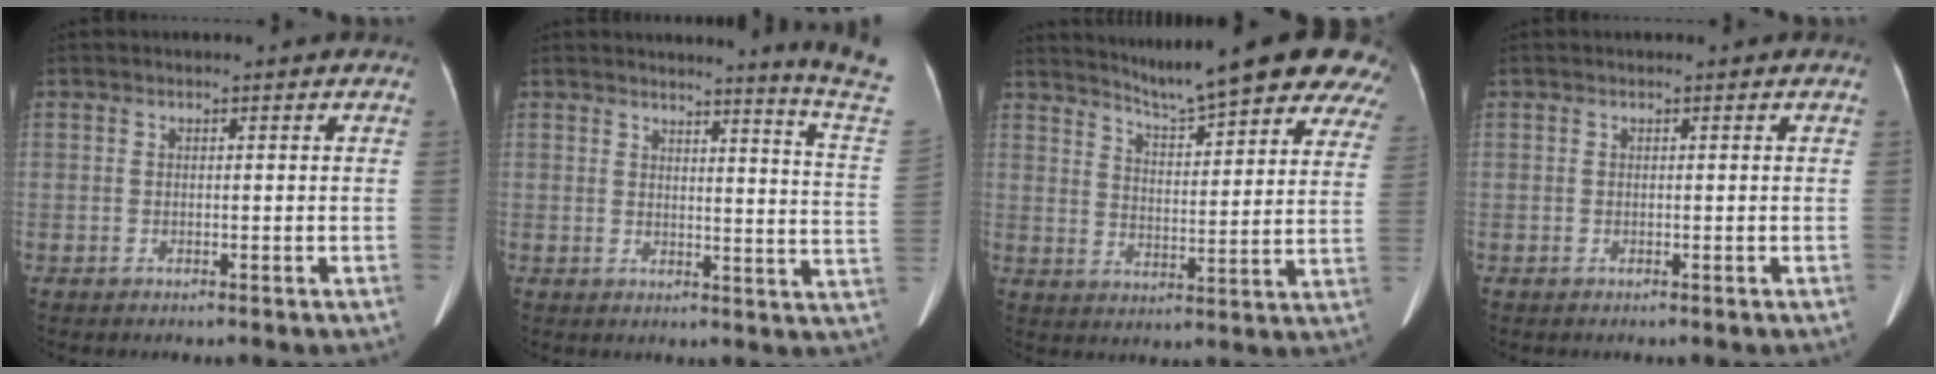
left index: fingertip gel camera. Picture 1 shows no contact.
{"total": 10.9, "force": [10.0, -3.5, 2.9], "torque": [-0.039, -0.112, 0.100]}
{"total": 19.9, "force": [17.0, 2.0, 10.3], "torque": [-0.139, -0.027, 0.215]}
{"total": 0.0}